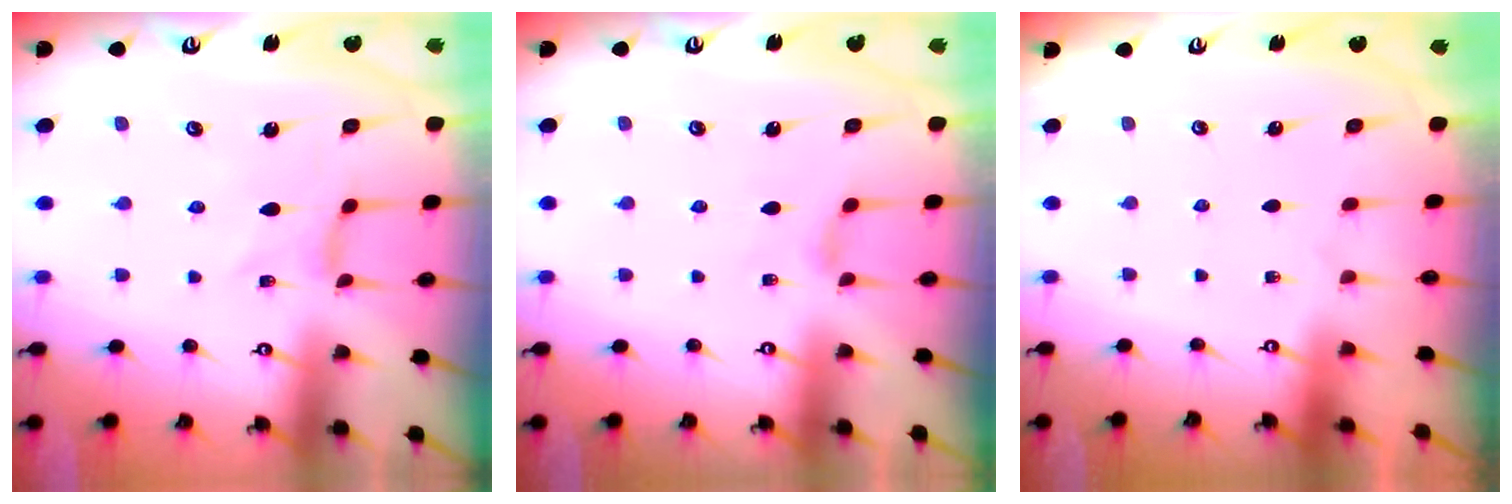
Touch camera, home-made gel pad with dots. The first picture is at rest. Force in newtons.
{"total": 2.4, "press": 2.3, "slide": 0.5}
{"total": 0.0}